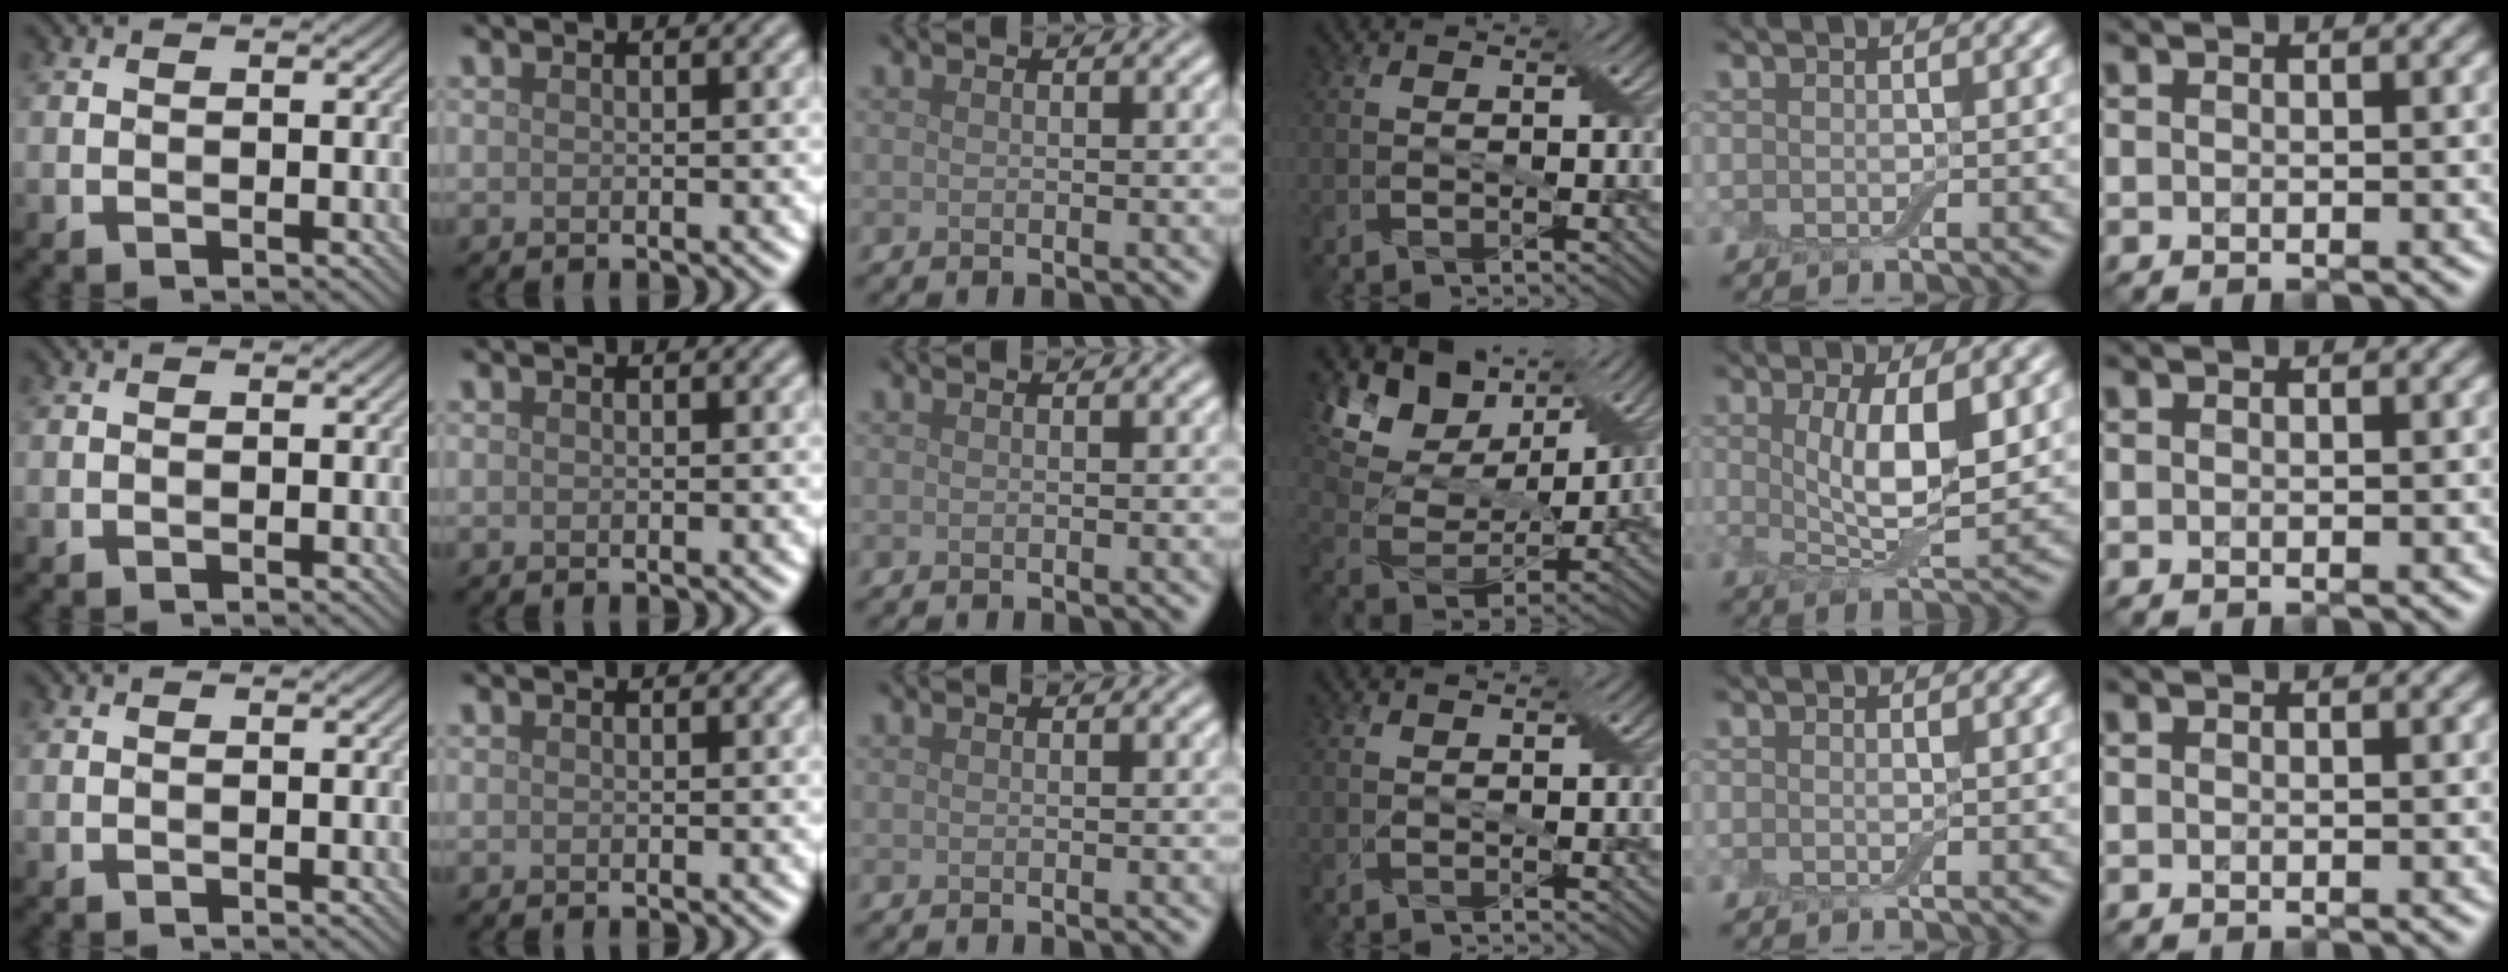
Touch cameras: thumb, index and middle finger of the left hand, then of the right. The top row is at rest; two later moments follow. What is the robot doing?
{"motion": "fold", "object": "bandage"}